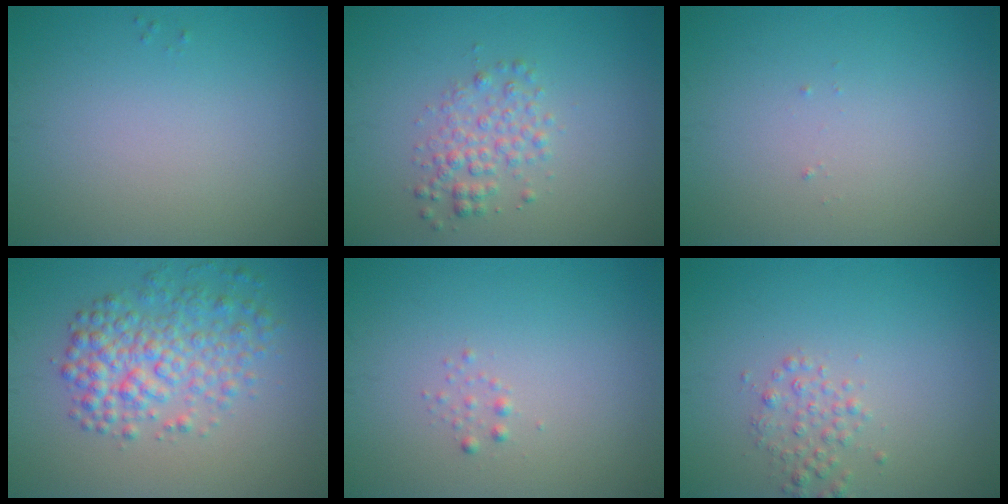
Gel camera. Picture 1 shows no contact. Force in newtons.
{"total": 2.5, "press": 2.5, "slide": 0.1}
{"total": 0.0}
{"total": 5.0, "press": 5.0, "slide": 0.1}
{"total": 0.6, "press": 0.6, "slide": 0.1}
{"total": 1.7, "press": 1.7, "slide": 0.0}